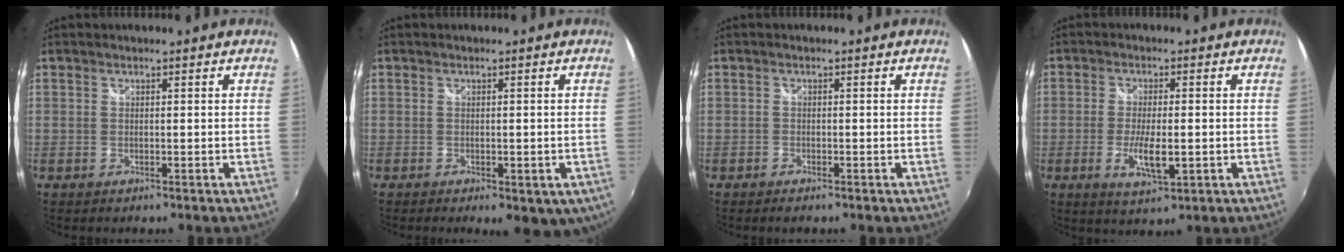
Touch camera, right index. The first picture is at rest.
{"total": 7.7, "force": [-4.1, 3.3, 5.7], "torque": [-0.086, -0.033, -0.048]}
{"total": 1.3, "force": [-1.1, 0.5, 0.6], "torque": [-0.016, -0.005, -0.021]}
{"total": 6.6, "force": [-1.8, 1.9, 6.0], "torque": [-0.116, -0.013, -0.030]}